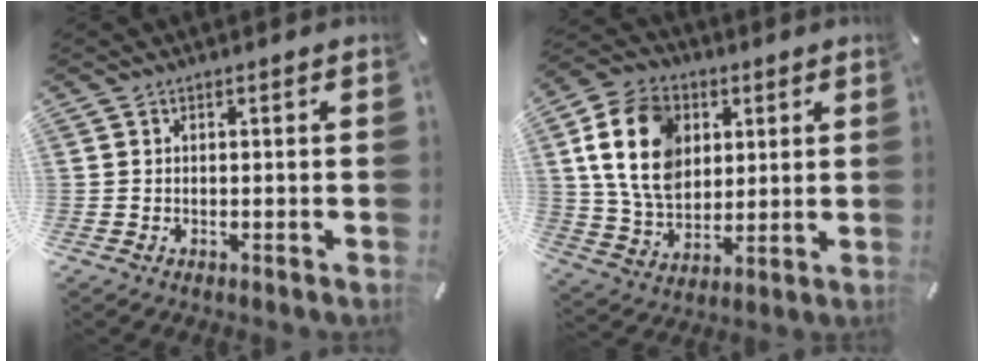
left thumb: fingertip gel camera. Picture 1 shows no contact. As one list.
[{"total": 16.1, "force": [4.2, 12.4, 9.4], "torque": [-0.190, 0.004, 0.076]}]